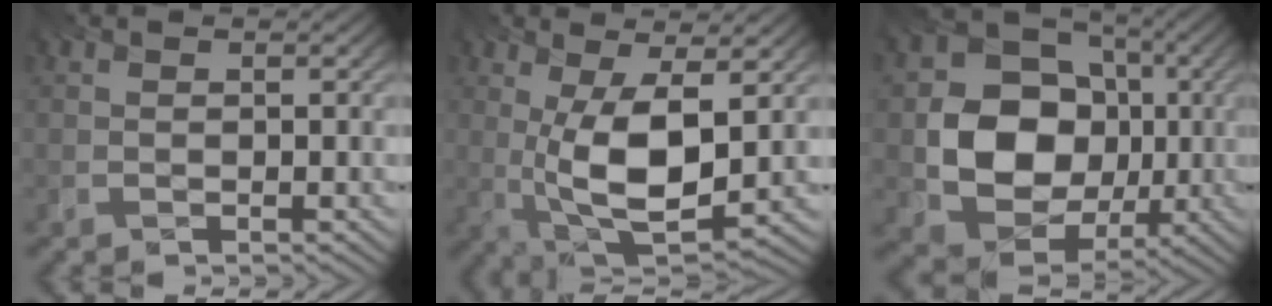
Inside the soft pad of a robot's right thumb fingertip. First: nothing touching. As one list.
[{"total": 10.6, "force": [-0.2, 4.5, 9.6], "torque": [-0.194, -0.009, -0.001]}, {"total": 13.1, "force": [-1.8, 11.1, 6.7], "torque": [-0.131, -0.025, -0.037]}]